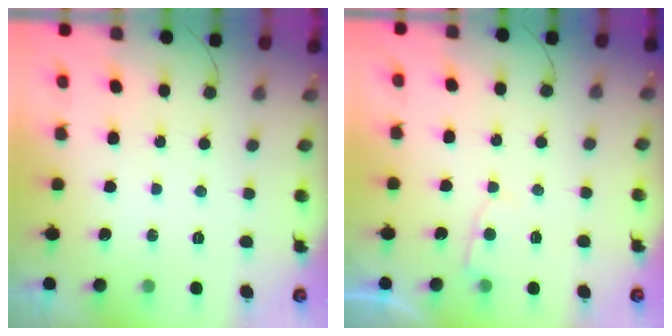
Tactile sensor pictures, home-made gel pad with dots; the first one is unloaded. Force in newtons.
{"total": 2.7, "press": 2.7, "slide": 0.3}